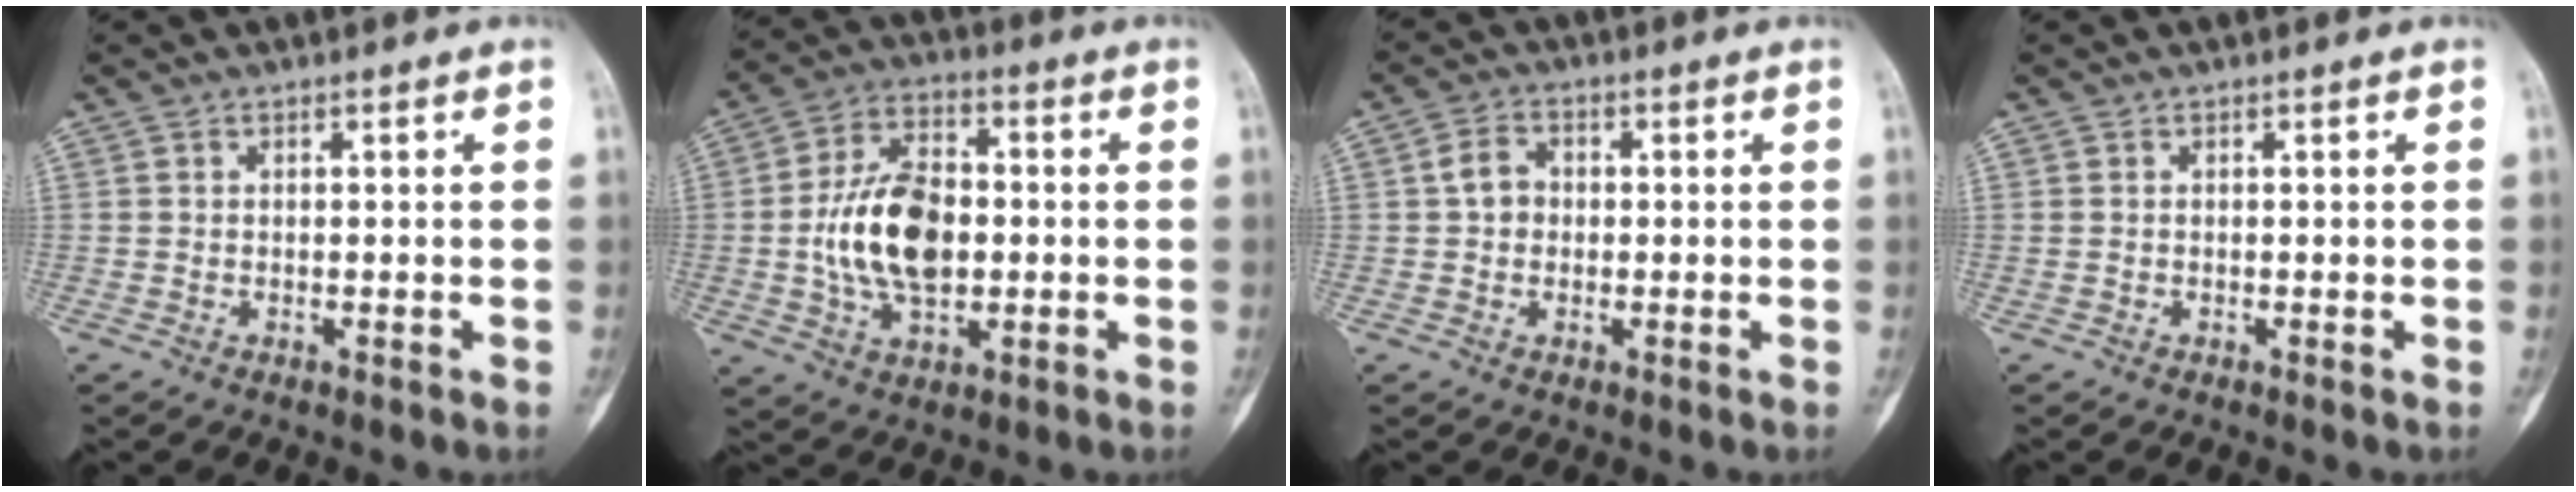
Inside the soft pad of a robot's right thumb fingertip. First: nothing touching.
{"total": 15.0, "force": [-0.6, 9.0, 12.1], "torque": [-0.206, 0.014, -0.010]}
{"total": 4.0, "force": [0.2, 3.2, 2.3], "torque": [-0.031, 0.013, -0.005]}
{"total": 0.0}